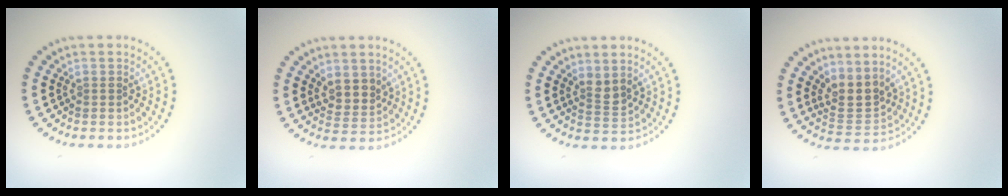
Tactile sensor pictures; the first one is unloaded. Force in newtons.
{"total": 2.3, "press": 1.9, "slide": 1.2}
{"total": 1.7, "press": 1.3, "slide": 1.1}
{"total": 3.0, "press": 2.4, "slide": 1.7}